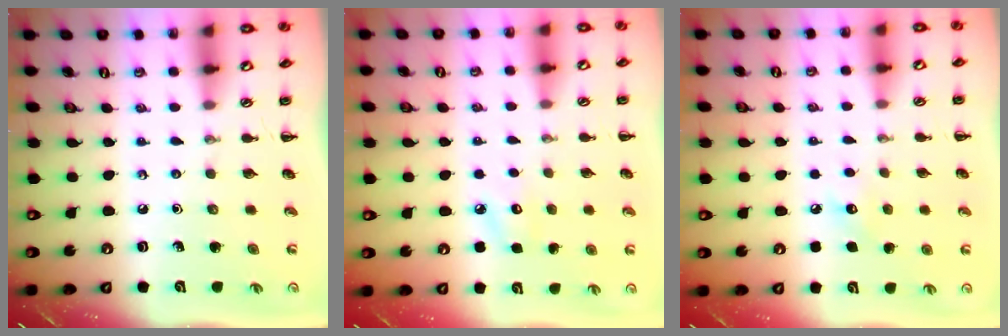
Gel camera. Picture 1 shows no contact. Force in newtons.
{"total": 6.3, "press": 6.1, "slide": 1.7}
{"total": 5.9, "press": 5.7, "slide": 1.6}